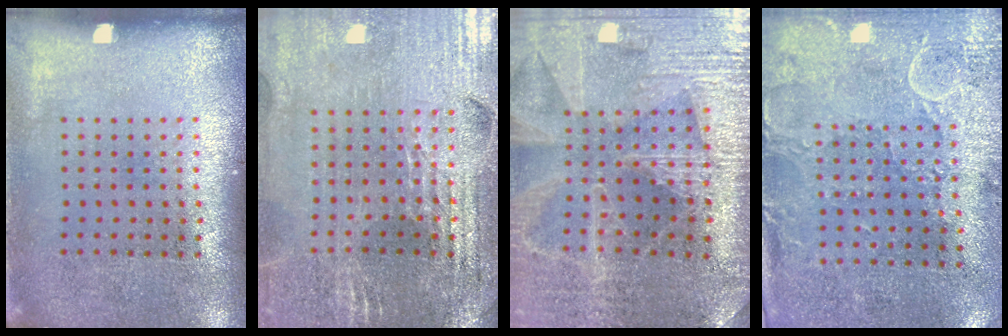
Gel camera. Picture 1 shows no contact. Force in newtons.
{"total": 2.9, "press": 2.8, "slide": 0.5}
{"total": 2.9, "press": 2.9, "slide": 0.6}
{"total": 3.0, "press": 2.4, "slide": 1.7}